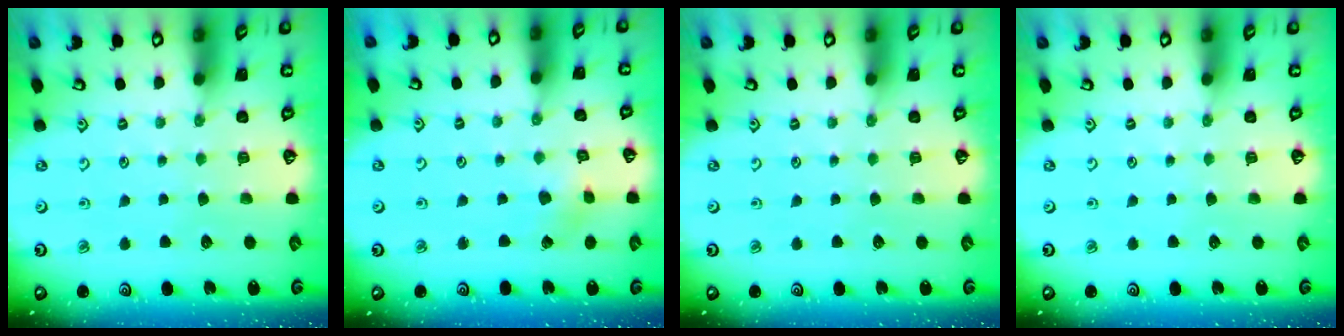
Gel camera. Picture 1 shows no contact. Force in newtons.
{"total": 2.3, "press": 2.2, "slide": 0.3}
{"total": 0.0}
{"total": 0.0}